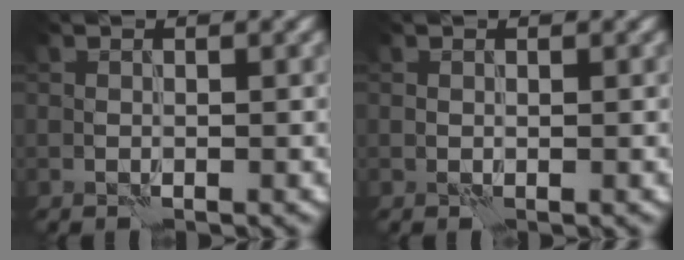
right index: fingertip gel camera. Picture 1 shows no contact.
{"total": 0.0}